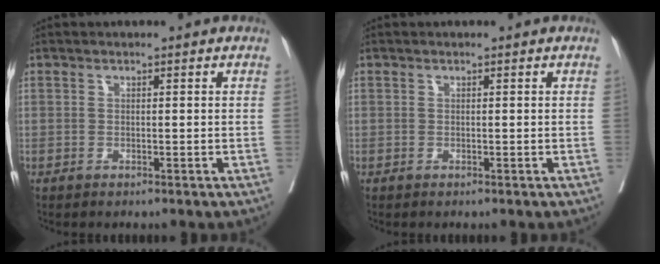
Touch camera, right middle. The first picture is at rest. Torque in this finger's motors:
{"motor_torque": [-0.01, 0.00, 0.00, 0.00]}